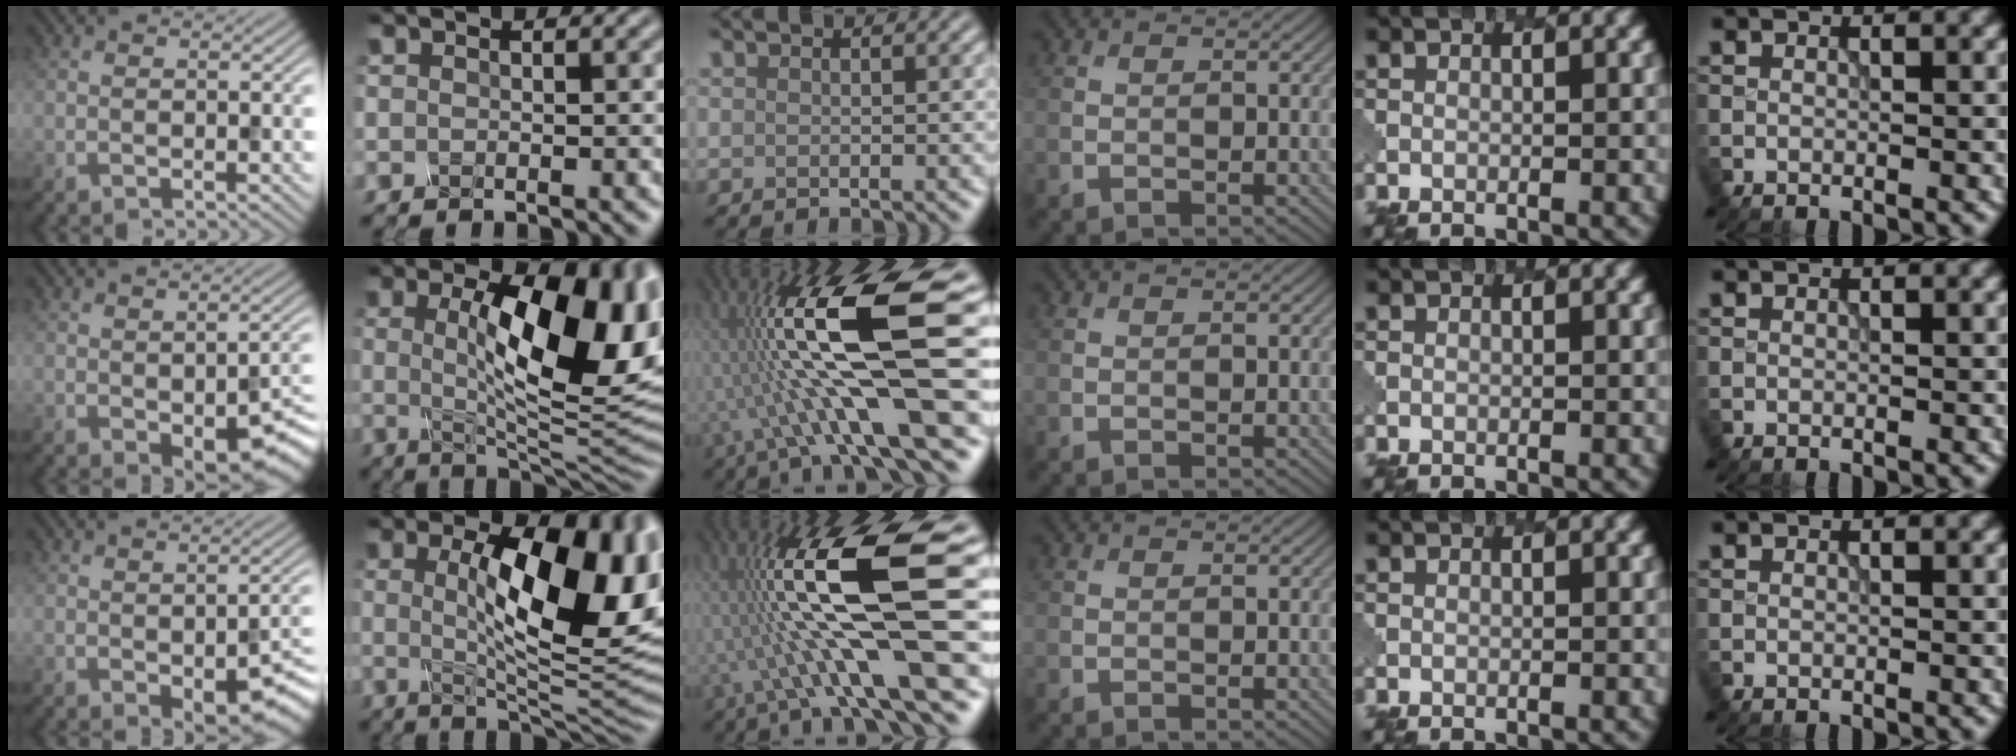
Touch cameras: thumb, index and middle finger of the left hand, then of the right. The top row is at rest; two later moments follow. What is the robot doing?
{"motion": "pour", "object": "mug"}